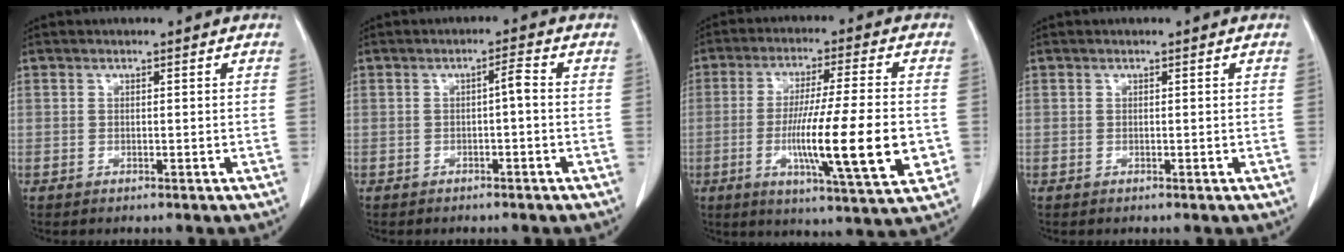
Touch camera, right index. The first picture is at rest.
{"total": 2.0, "force": [-0.4, 0.1, 1.9], "torque": [-0.030, 0.004, -0.006]}
{"total": 16.4, "force": [-3.1, 1.0, 16.1], "torque": [-0.259, -0.018, -0.048]}
{"total": 0.0}